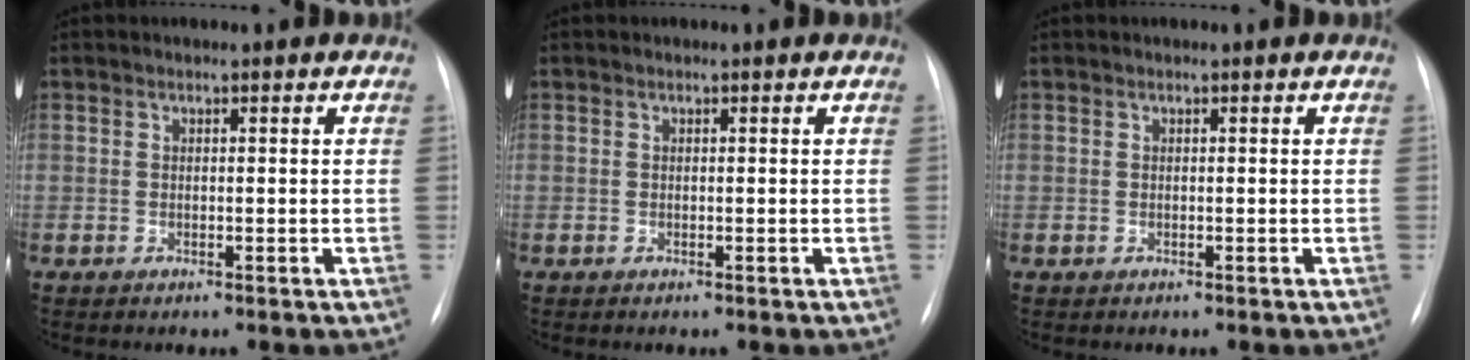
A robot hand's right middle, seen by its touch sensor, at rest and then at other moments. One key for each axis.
{"total": 0.0}
{"total": 0.0}